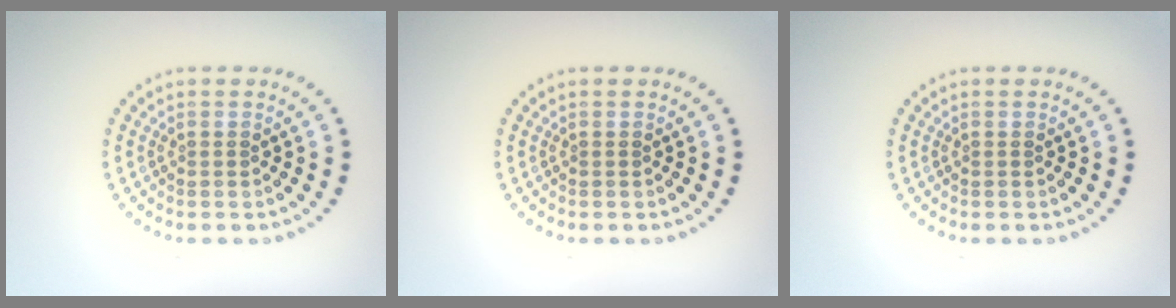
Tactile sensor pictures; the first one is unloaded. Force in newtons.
{"total": 0.0}
{"total": 0.0}